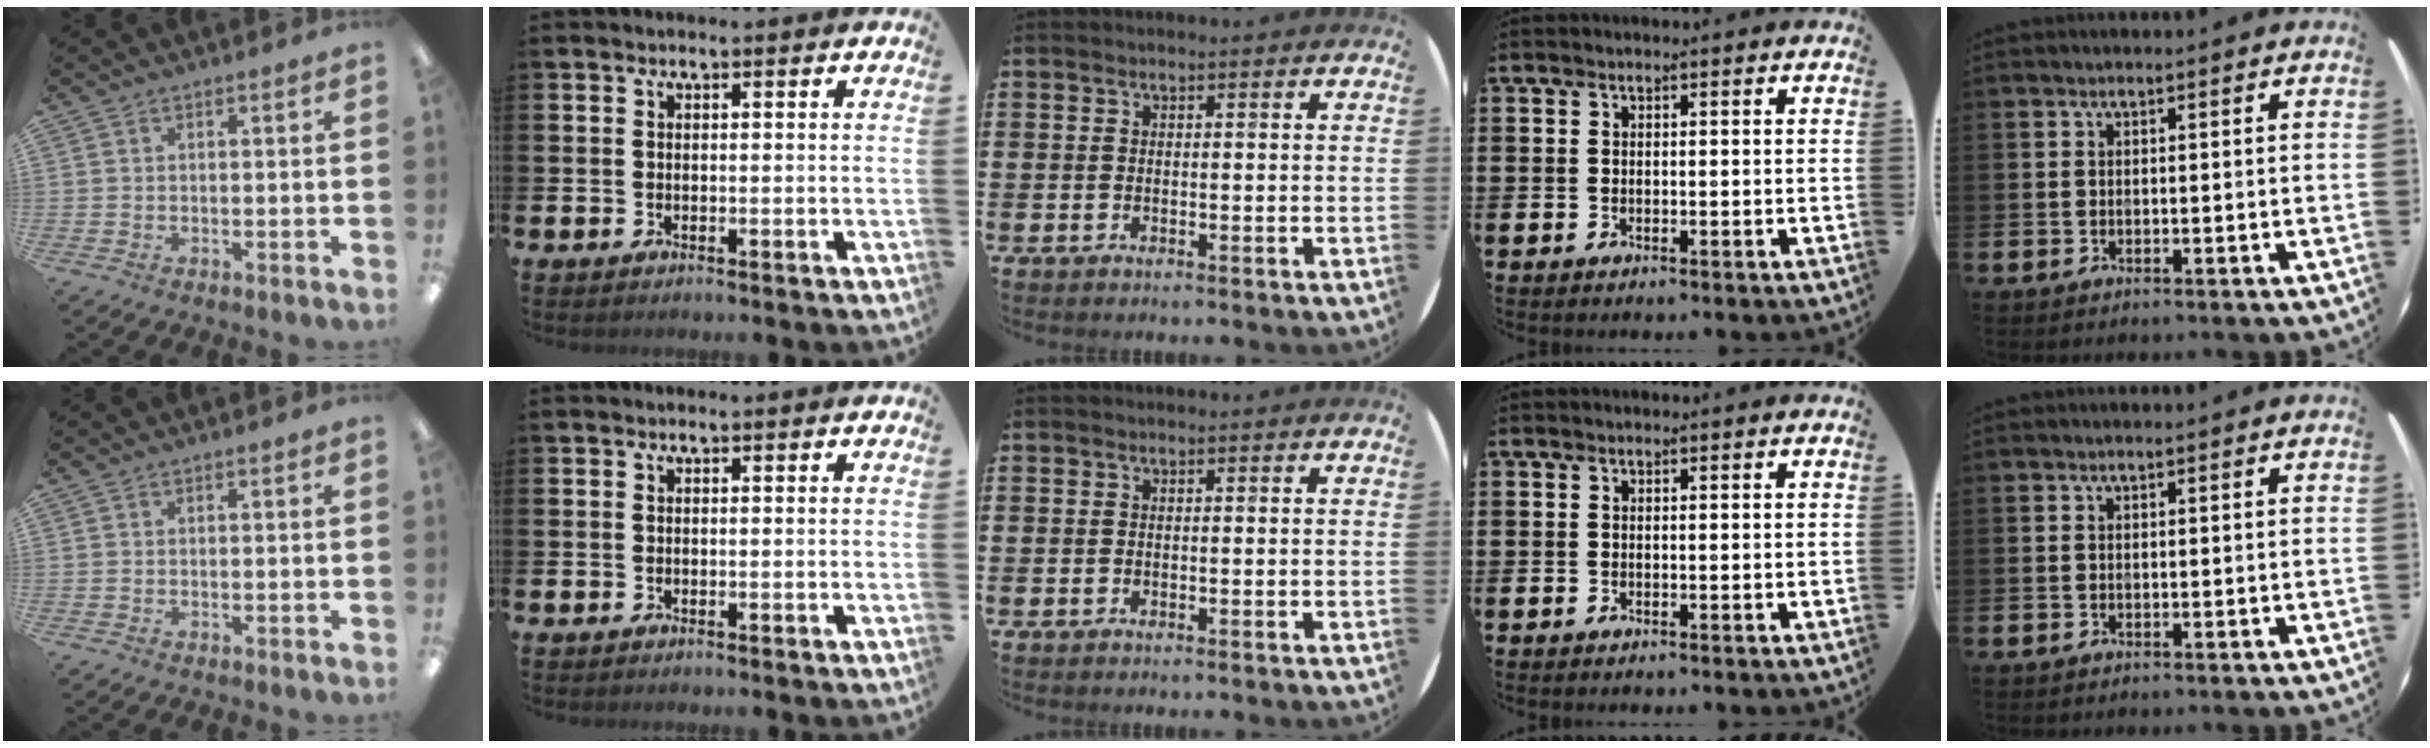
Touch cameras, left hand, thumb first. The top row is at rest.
{}